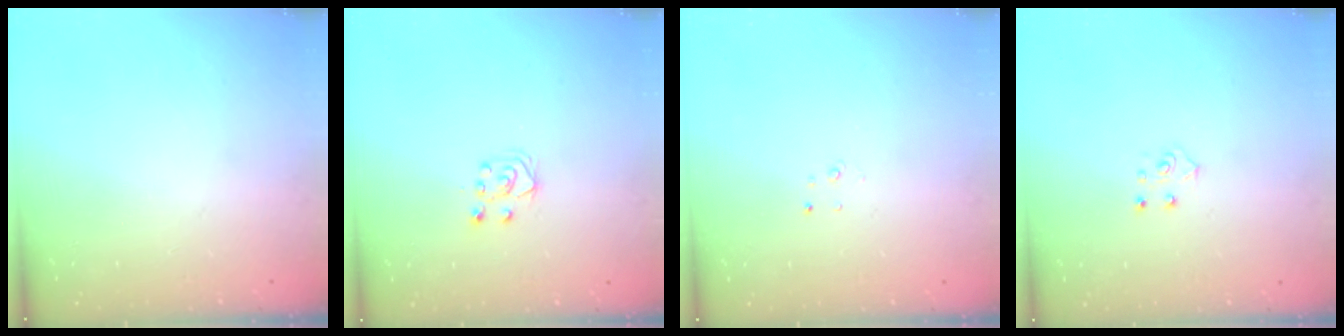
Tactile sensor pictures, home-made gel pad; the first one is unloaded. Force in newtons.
{"total": 5.8, "press": 5.8, "slide": 0.5}
{"total": 2.2, "press": 2.2, "slide": 0.2}
{"total": 4.1, "press": 4.1, "slide": 0.5}